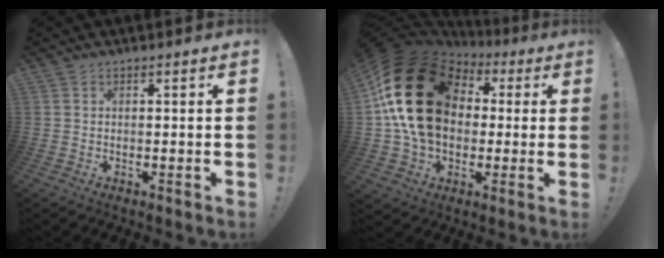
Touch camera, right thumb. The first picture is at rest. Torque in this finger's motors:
{"motor_torque": [2.05, 2.95, 2.11, -0.65, 0.96]}